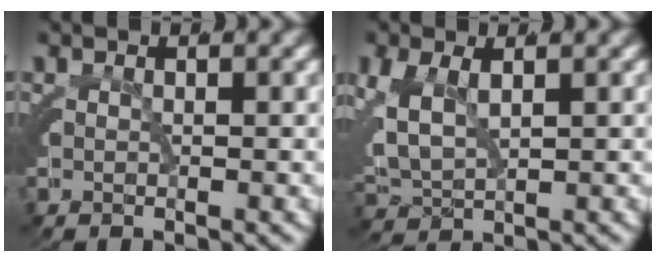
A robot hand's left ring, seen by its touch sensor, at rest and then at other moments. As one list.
[{"total": 6.2, "force": [-0.2, 5.2, 3.5], "torque": [-0.097, -0.023, 0.006]}]